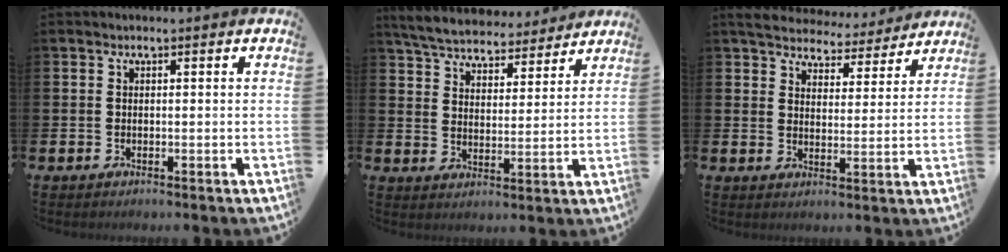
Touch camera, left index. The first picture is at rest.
{"total": 5.7, "force": [5.5, 1.2, 0.8], "torque": [-0.050, -0.035, 0.097]}
{"total": 5.9, "force": [5.7, 1.5, 0.7], "torque": [-0.030, -0.044, 0.098]}